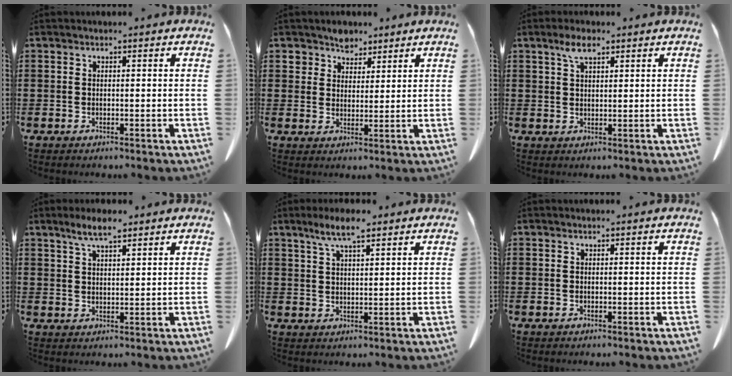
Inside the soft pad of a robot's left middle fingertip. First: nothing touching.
{"total": 4.3, "force": [3.4, 2.6, 0.5], "torque": [-0.019, 0.002, 0.063]}
{"total": 3.7, "force": [2.2, 1.3, 2.7], "torque": [-0.059, 0.004, 0.039]}
{"total": 4.5, "force": [3.2, 0.9, 3.0], "torque": [-0.066, 0.000, 0.058]}
{"total": 5.6, "force": [3.9, 1.0, 4.0], "torque": [-0.085, 0.000, 0.068]}
{"total": 0.0}